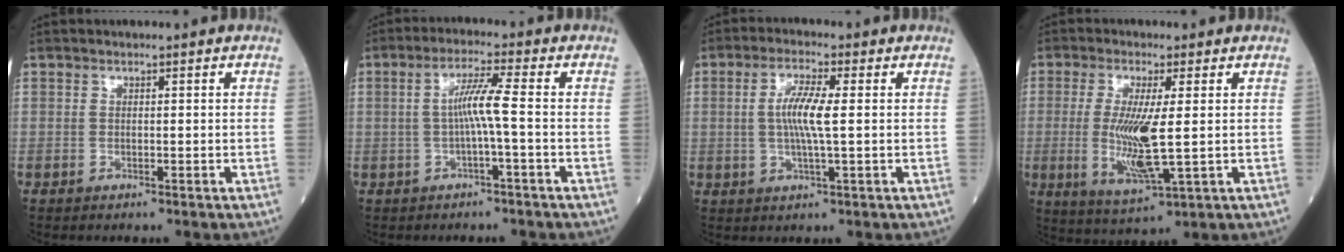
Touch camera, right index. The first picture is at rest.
{"total": 4.9, "force": [-0.6, -0.6, 4.9], "torque": [-0.094, 0.012, -0.010]}
{"total": 6.1, "force": [0.4, 0.4, 6.1], "torque": [-0.123, 0.001, 0.005]}
{"total": 9.2, "force": [-0.2, 1.1, 9.1], "torque": [-0.199, -0.024, 0.001]}